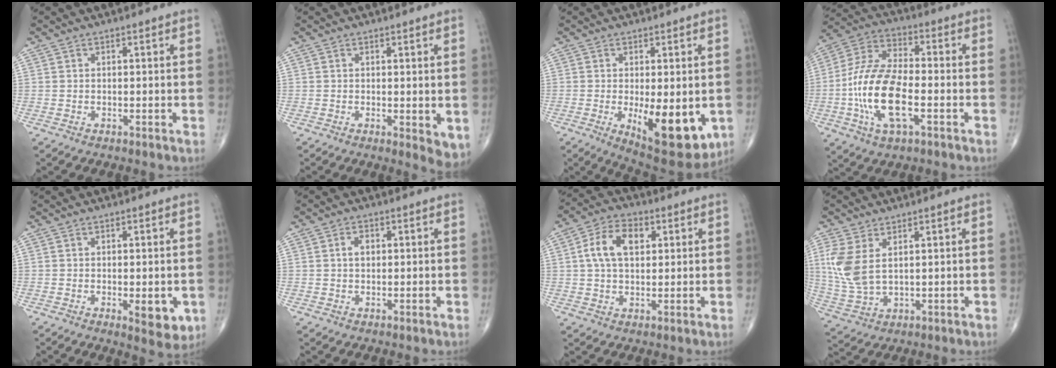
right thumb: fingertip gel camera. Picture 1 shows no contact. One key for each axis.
{"total": 4.2, "fx": -0.2, "fy": 1.5, "fz": 3.9, "tx": -0.046, "ty": -0.013, "tz": -0.002}
{"total": 14.1, "fx": -3.0, "fy": 5.6, "fz": 12.6, "tx": -0.161, "ty": -0.027, "tz": -0.027}
{"total": 16.4, "fx": -4.0, "fy": 7.3, "fz": 14.2, "tx": -0.289, "ty": 0.023, "tz": -0.076}
{"total": 5.8, "fx": -1.4, "fy": 2.3, "fz": 5.1, "tx": -0.051, "ty": -0.011, "tz": -0.012}
{"total": 2.4, "fx": 0.5, "fy": 1.6, "fz": 1.7, "tx": -0.024, "ty": 0.005, "tz": 0.007}
{"total": 9.3, "fx": 2.2, "fy": 5.8, "fz": 6.9, "tx": -0.117, "ty": 0.012, "tz": 0.036}
{"total": 8.8, "fx": 2.5, "fy": 4.7, "fz": 7.0, "tx": -0.166, "ty": -0.006, "tz": 0.064}